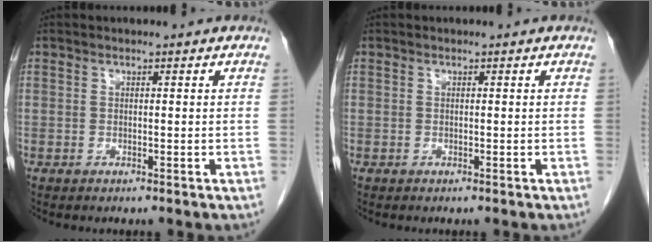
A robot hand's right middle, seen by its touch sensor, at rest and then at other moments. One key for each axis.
{"total": 0.0}